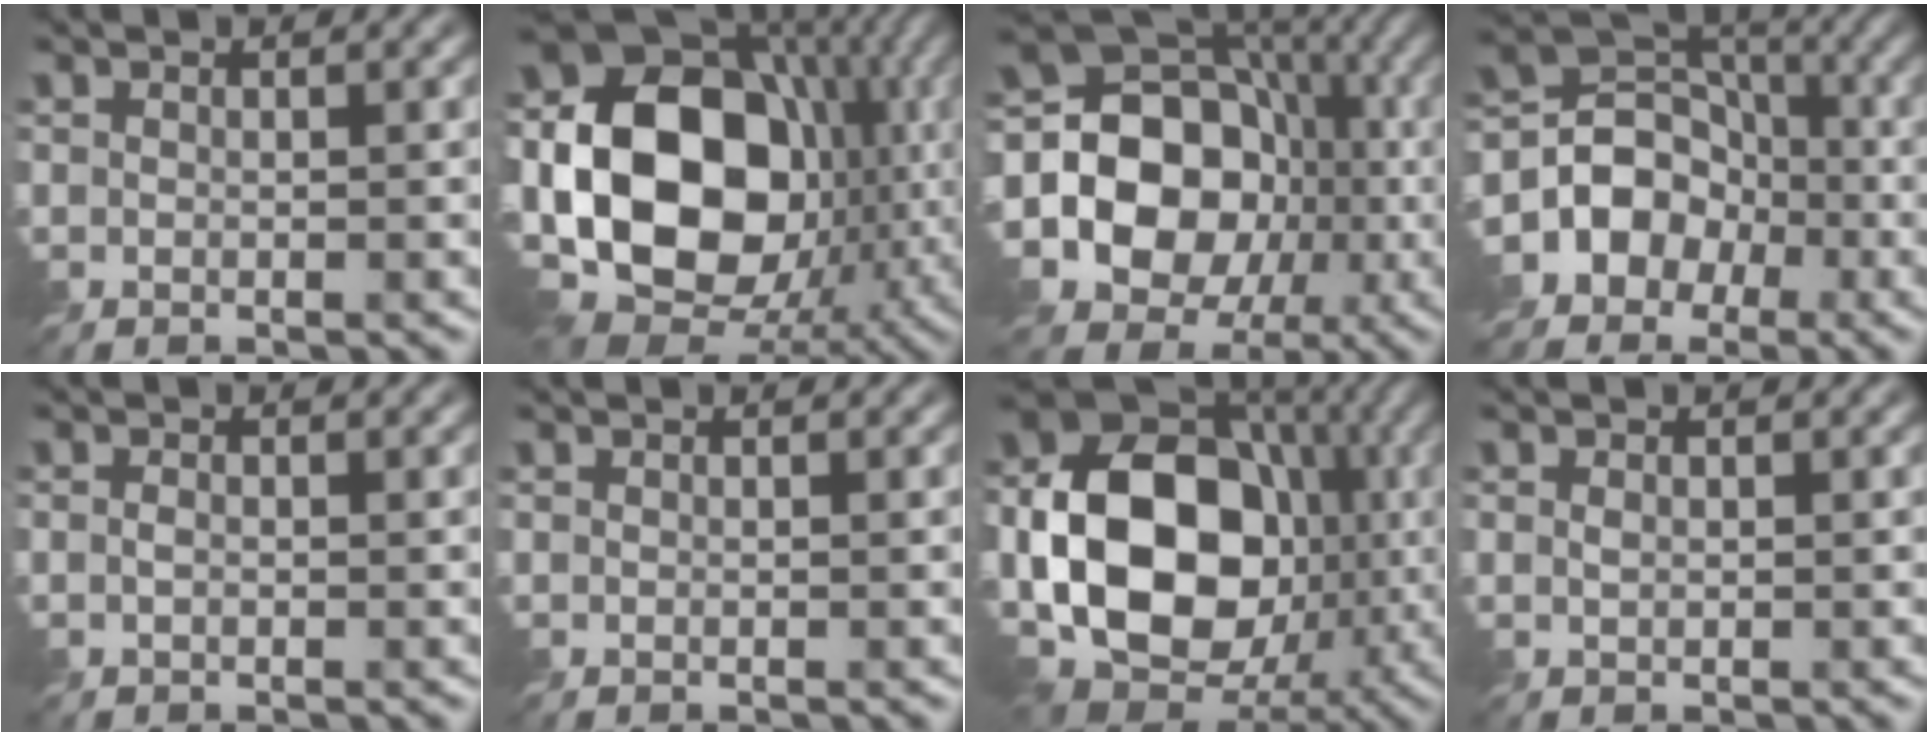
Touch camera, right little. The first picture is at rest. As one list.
[{"total": 21.0, "force": [-1.4, 15.9, 13.6], "torque": [-0.267, -0.002, -0.027]}, {"total": 18.5, "force": [-3.4, 16.0, 8.6], "torque": [-0.186, 0.019, -0.083]}, {"total": 9.7, "force": [-4.1, 8.2, 3.1], "torque": [-0.047, 0.006, -0.094]}, {"total": 0.7, "force": [-0.4, 0.4, 0.4], "torque": [-0.009, 0.000, -0.010]}, {"total": 0.0}, {"total": 16.2, "force": [-2.4, 12.1, 10.5], "torque": [-0.176, -0.013, -0.042]}, {"total": 0.5, "force": [0.0, 0.4, 0.4], "torque": [-0.010, -0.002, 0.000]}]